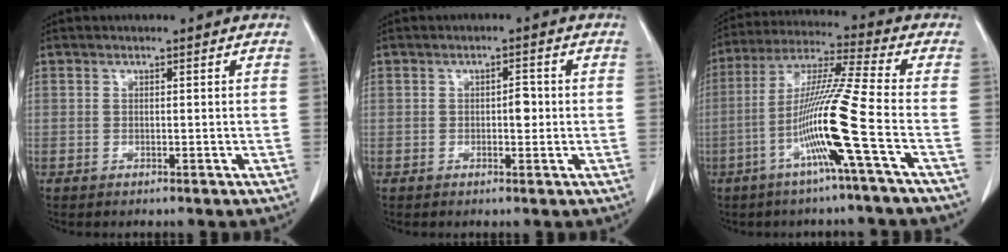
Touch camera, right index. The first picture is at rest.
{"total": 2.1, "force": [-0.1, 1.0, 1.8], "torque": [-0.025, 0.004, -0.002]}
{"total": 13.2, "force": [-4.5, -2.3, 12.2], "torque": [-0.238, -0.006, -0.093]}